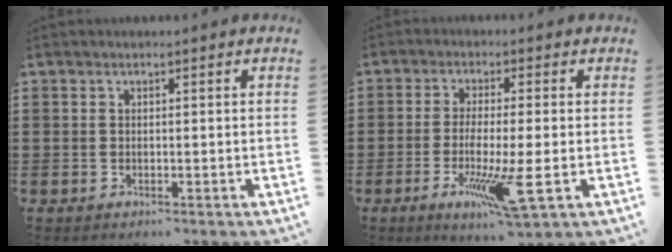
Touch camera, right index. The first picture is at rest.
{"total": 8.0, "force": [-2.4, 0.6, 7.6], "torque": [-0.152, -0.022, -0.043]}